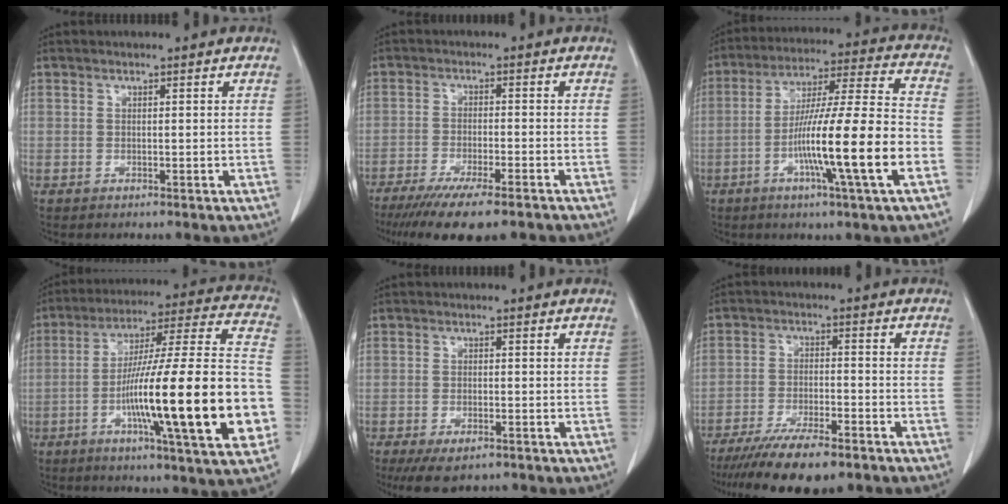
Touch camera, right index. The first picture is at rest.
{"total": 13.2, "force": [-10.3, 1.9, 8.0], "torque": [-0.122, -0.026, -0.157]}
{"total": 17.2, "force": [-5.5, -0.5, 16.3], "torque": [-0.281, -0.003, -0.095]}
{"total": 26.4, "force": [-6.7, 1.2, 25.5], "torque": [-0.350, -0.004, -0.112]}
{"total": 5.9, "force": [-4.2, 2.3, 3.5], "torque": [-0.057, -0.009, -0.064]}
{"total": 12.5, "force": [-9.7, 2.8, 7.4], "torque": [-0.121, -0.022, -0.155]}